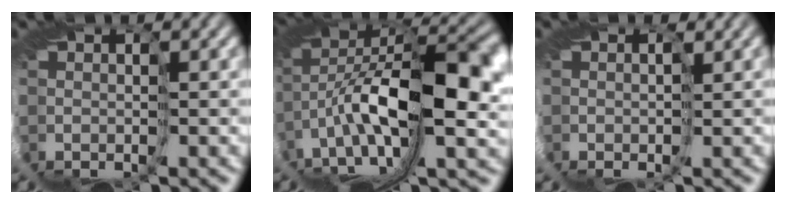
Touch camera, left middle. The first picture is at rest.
{"total": 11.2, "force": [1.5, 4.6, 10.1], "torque": [-0.216, 0.010, 0.030]}
{"total": 0.7, "force": [0.0, 0.1, 0.7], "torque": [-0.022, 0.001, -0.004]}